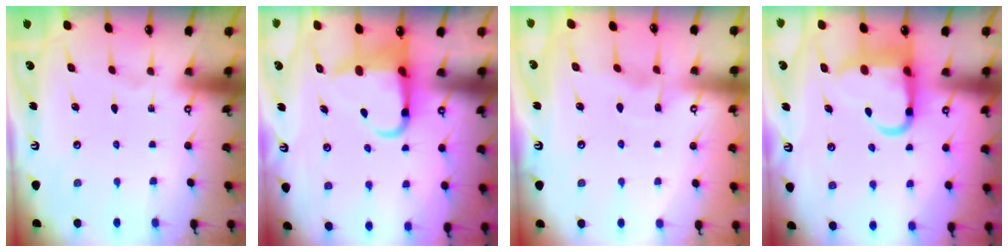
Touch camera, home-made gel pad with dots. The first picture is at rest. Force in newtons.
{"total": 7.2, "press": 7.2, "slide": 1.1}
{"total": 2.9, "press": 2.9, "slide": 0.2}
{"total": 11.0, "press": 10.8, "slide": 2.0}